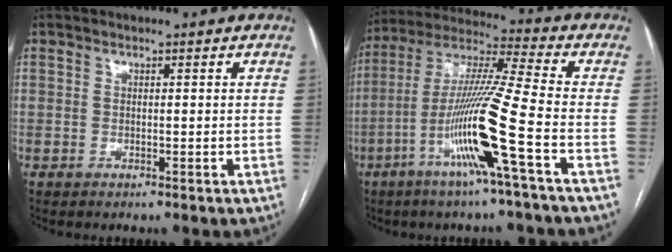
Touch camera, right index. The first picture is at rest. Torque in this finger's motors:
{"motor_torque": [2.14, 0.00, 1.06, 0.21]}